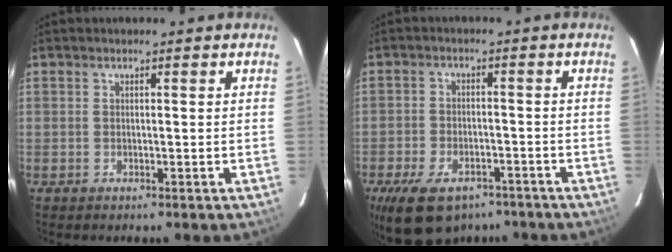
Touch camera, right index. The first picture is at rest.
{"total": 13.5, "force": [-9.0, 7.3, 6.9], "torque": [-0.160, -0.009, -0.140]}